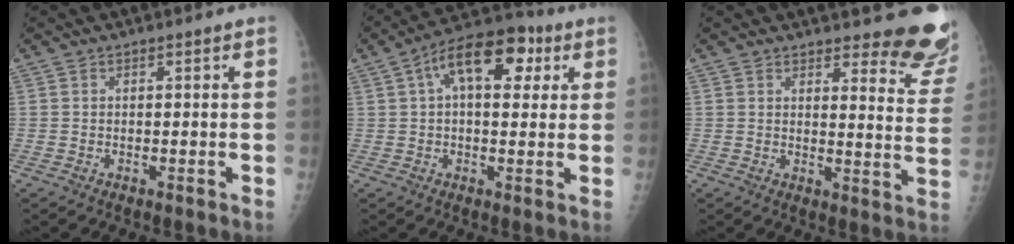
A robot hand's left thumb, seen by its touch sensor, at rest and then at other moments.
{"total": 14.2, "force": [4.8, 7.4, 11.1], "torque": [-0.149, 0.022, 0.066]}
{"total": 12.4, "force": [11.2, 2.9, 4.4], "torque": [-0.012, -0.104, 0.110]}